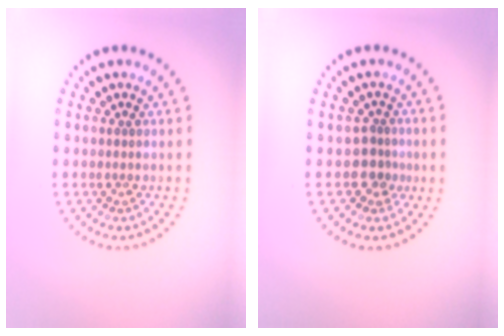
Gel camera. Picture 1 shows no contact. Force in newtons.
{"total": 2.0, "press": 1.6, "slide": 1.2}